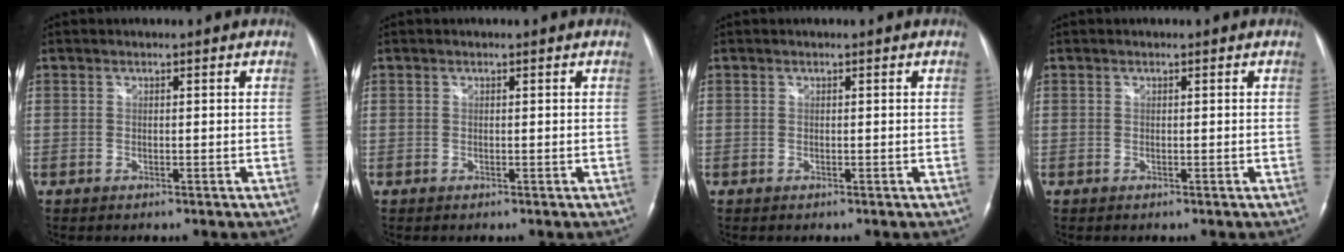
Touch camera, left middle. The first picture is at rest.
{"total": 0.0}
{"total": 0.0}
{"total": 0.0}